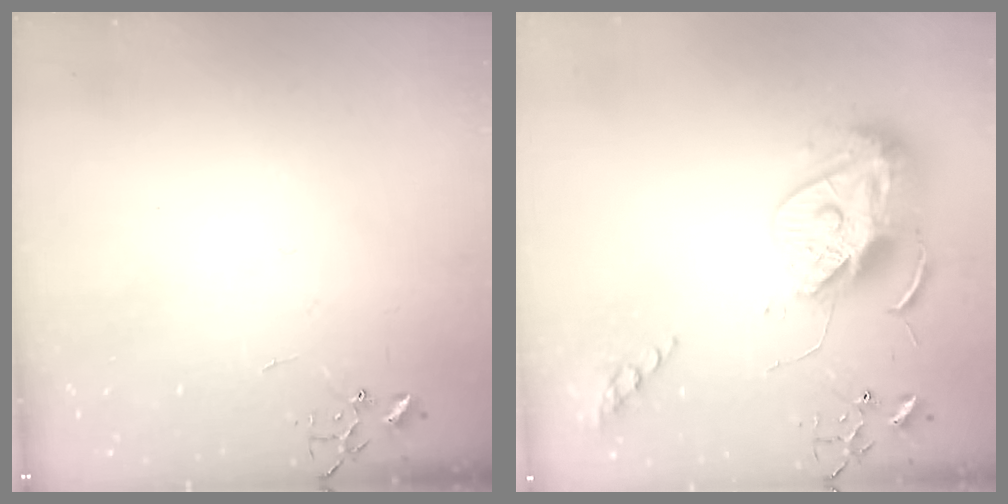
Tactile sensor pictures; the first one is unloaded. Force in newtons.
{"total": 13.9, "press": 13.8, "slide": 1.3}